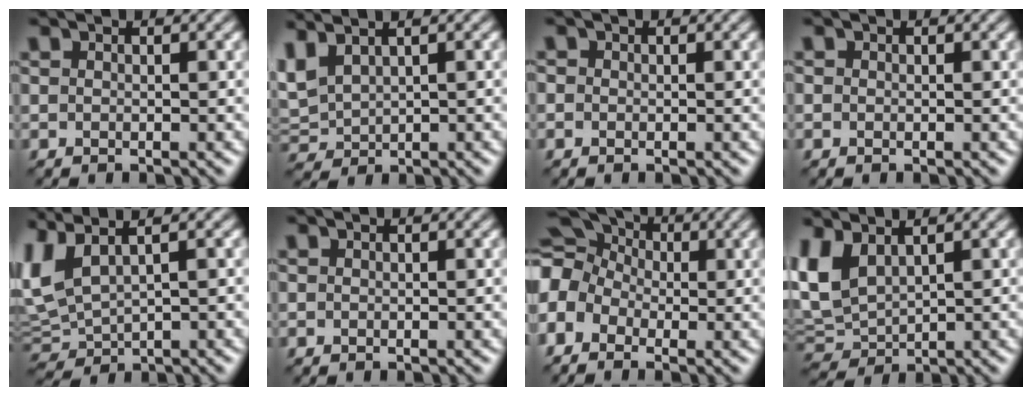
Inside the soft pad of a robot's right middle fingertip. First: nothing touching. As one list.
[{"total": 3.0, "force": [1.4, 1.8, 2.0], "torque": [-0.054, 0.013, 0.040]}, {"total": 1.3, "force": [0.4, 1.1, 0.6], "torque": [0.001, 0.017, -0.011]}, {"total": 0.6, "force": [0.3, 0.5, 0.3], "torque": [-0.002, 0.006, -0.006]}, {"total": 5.4, "force": [1.3, 2.7, 4.5], "torque": [-0.125, 0.014, 0.032]}, {"total": 0.0}, {"total": 10.8, "force": [0.0, 9.1, 5.8], "torque": [-0.144, 0.036, -0.056]}, {"total": 3.8, "force": [1.2, 2.2, 2.8], "torque": [-0.072, 0.005, 0.030]}]